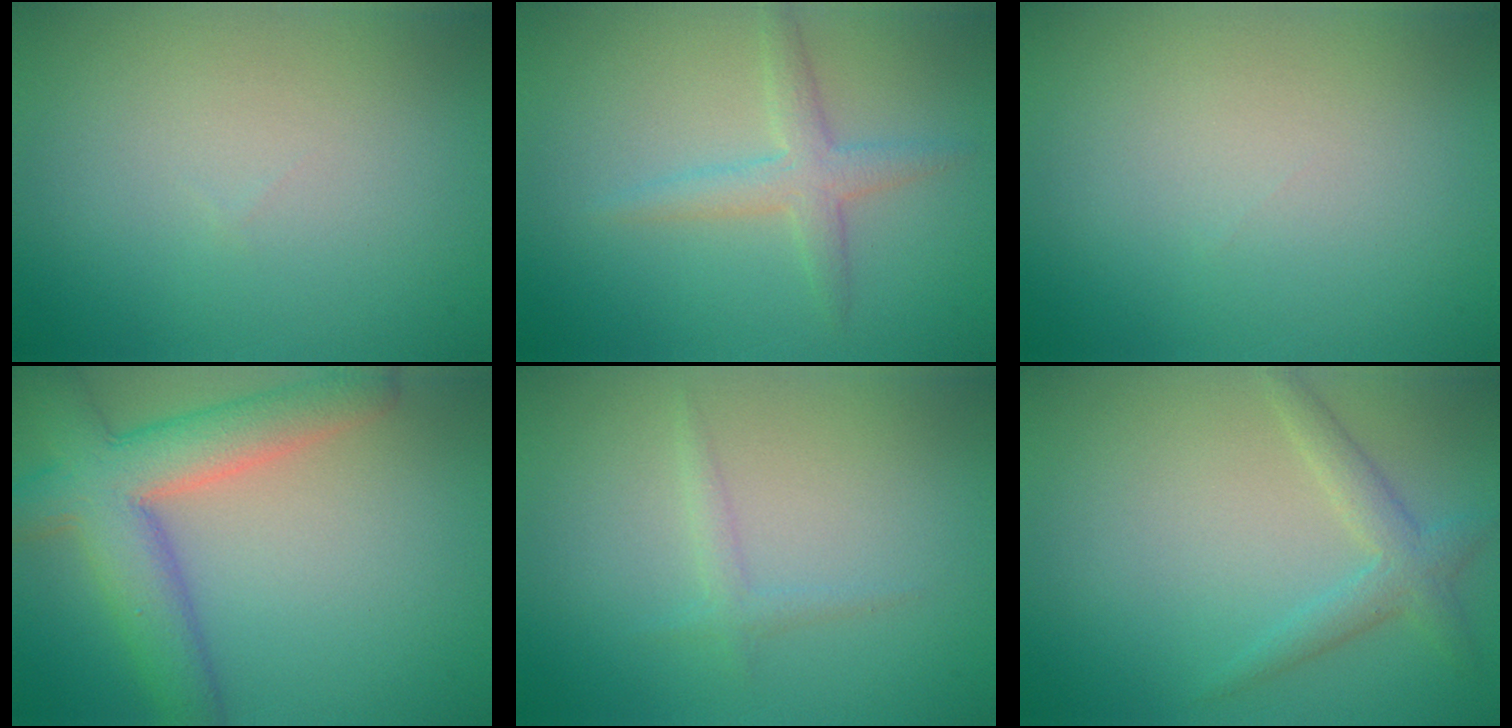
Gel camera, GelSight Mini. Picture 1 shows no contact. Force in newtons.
{"total": 2.4, "press": 2.4, "slide": 0.0}
{"total": 0.0}
{"total": 7.3, "press": 7.3, "slide": 0.4}
{"total": 1.1, "press": 1.1, "slide": 0.1}
{"total": 2.4, "press": 2.4, "slide": 0.2}